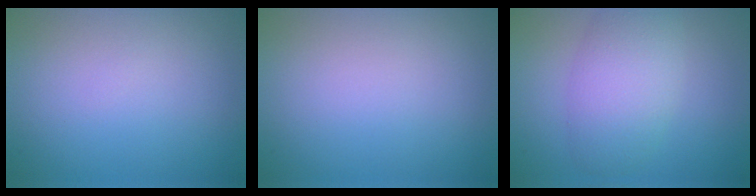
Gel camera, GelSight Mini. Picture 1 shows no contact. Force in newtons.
{"total": 0.0}
{"total": 5.1, "press": 5.1, "slide": 0.2}